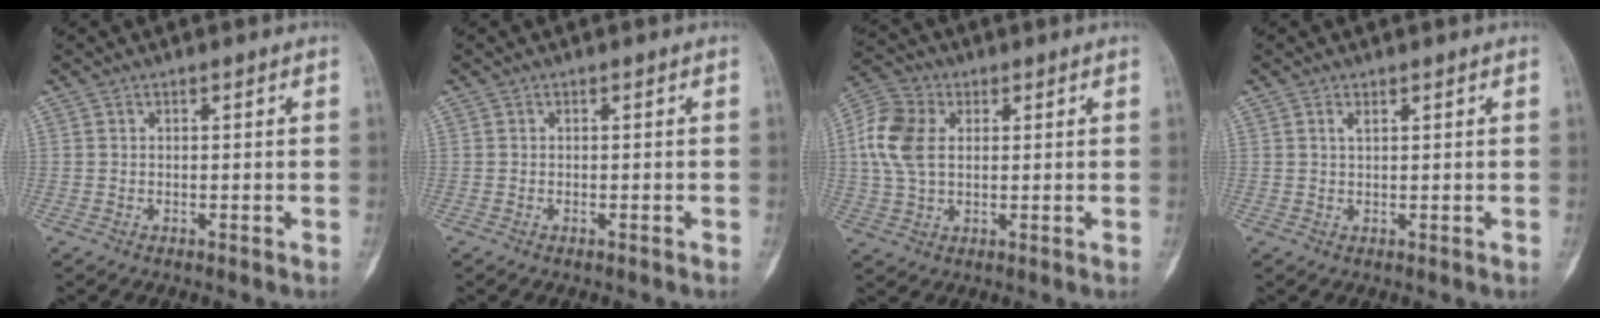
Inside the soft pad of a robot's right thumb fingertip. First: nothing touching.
{"total": 0.0}
{"total": 10.4, "force": [1.7, 7.1, 7.4], "torque": [-0.155, 0.013, 0.028]}
{"total": 1.1, "force": [0.6, 0.4, 0.8], "torque": [-0.012, 0.002, 0.011]}